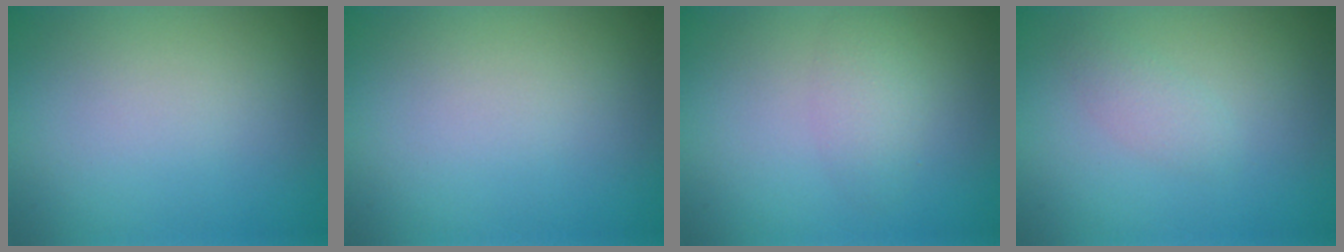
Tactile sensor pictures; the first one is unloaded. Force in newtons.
{"total": 0.0}
{"total": 2.1, "press": 2.1, "slide": 0.1}
{"total": 1.3, "press": 1.3, "slide": 0.0}